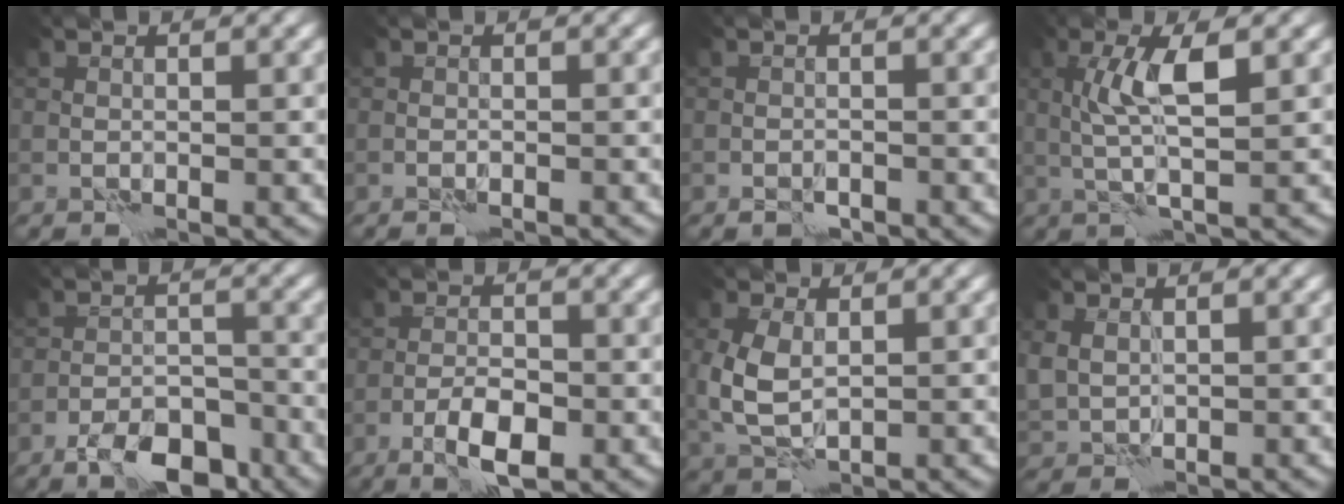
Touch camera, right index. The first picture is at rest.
{"total": 0.7, "force": [-0.6, -0.1, 0.3], "torque": [-0.009, 0.000, -0.011]}
{"total": 1.1, "force": [-0.8, 0.5, 0.5], "torque": [-0.006, 0.001, -0.015]}
{"total": 4.2, "force": [1.2, 0.5, 4.0], "torque": [-0.079, 0.005, 0.022]}
{"total": 6.0, "force": [-4.5, 2.2, 3.4], "torque": [-0.050, 0.000, -0.079]}
{"total": 3.9, "force": [-1.9, 1.3, 3.2], "torque": [-0.057, 0.001, -0.034]}
{"total": 4.1, "force": [0.5, 2.5, 3.2], "torque": [-0.083, -0.003, 0.014]}
{"total": 1.9, "force": [0.8, 1.5, 1.0], "torque": [-0.027, -0.006, 0.020]}